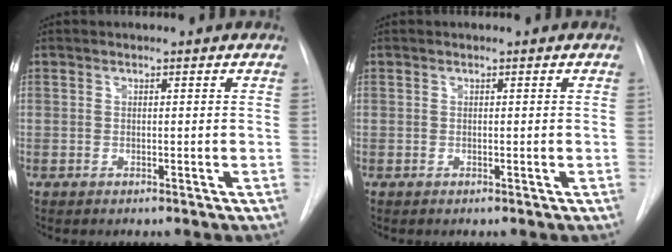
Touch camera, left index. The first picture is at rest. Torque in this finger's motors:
{"motor_torque": [-0.34, 0.29, -0.03, -0.01]}